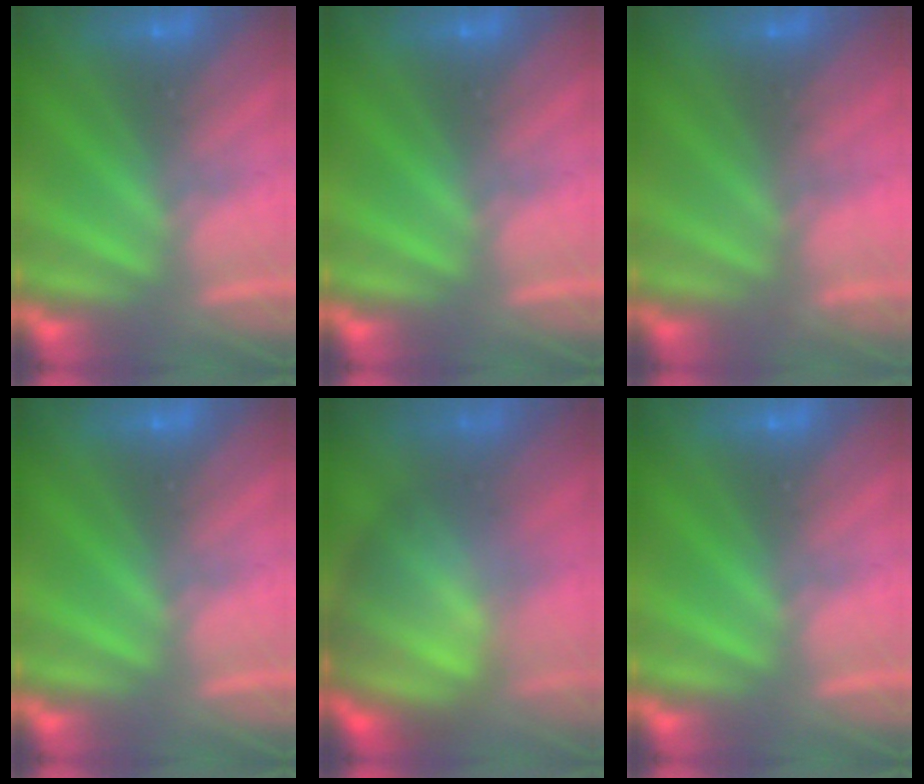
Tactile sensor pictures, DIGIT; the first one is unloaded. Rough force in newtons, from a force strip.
{"total": 0.0}
{"total": 4.7}
{"total": 0.0}
{"total": 7.8}
{"total": 0.0}